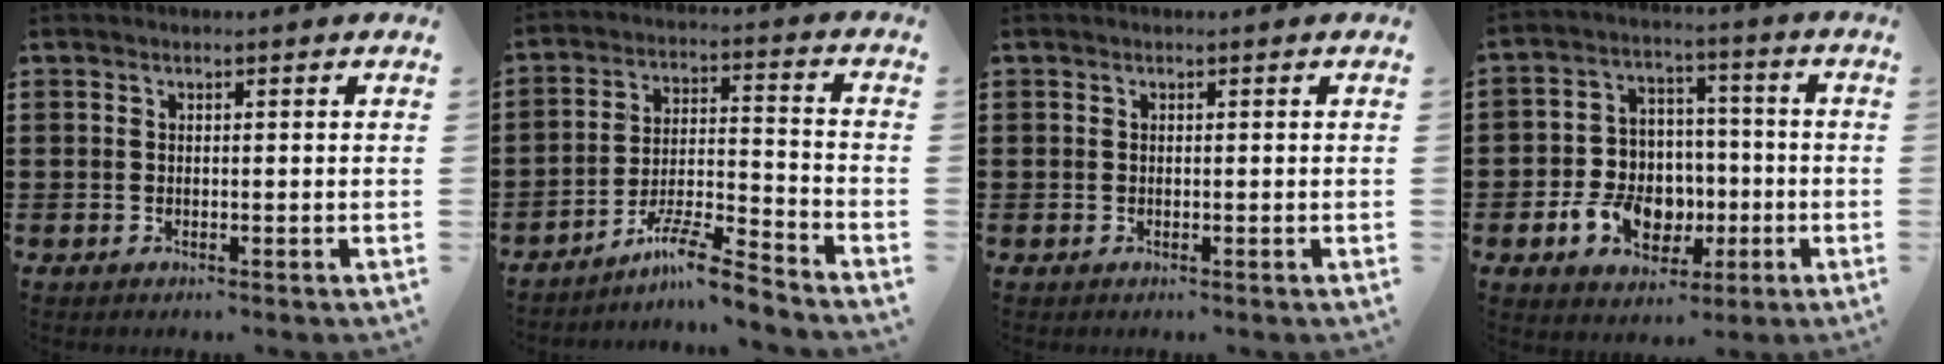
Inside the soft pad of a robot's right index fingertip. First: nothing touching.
{"total": 8.2, "force": [-7.1, 0.4, 4.1], "torque": [-0.074, 0.008, -0.136]}
{"total": 0.0}
{"total": 10.0, "force": [-3.0, 7.9, 5.3], "torque": [-0.121, 0.030, -0.045]}